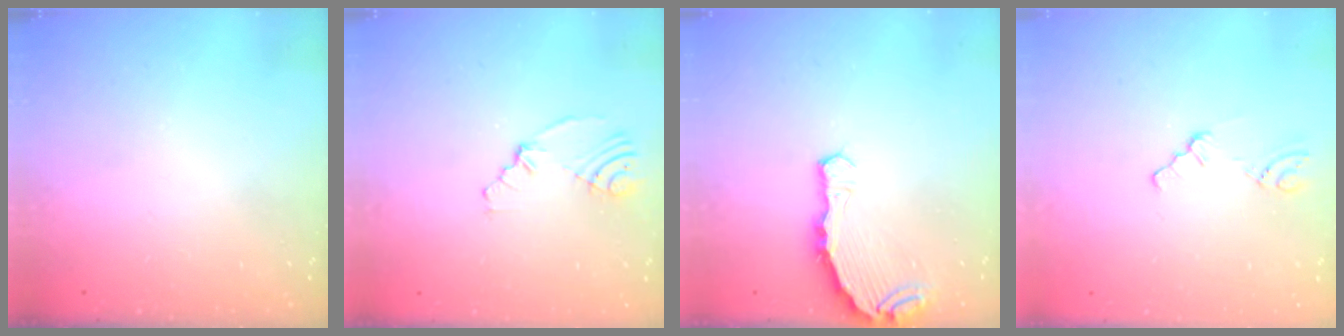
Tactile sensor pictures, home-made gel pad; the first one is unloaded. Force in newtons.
{"total": 4.5, "press": 2.4, "slide": 3.8}
{"total": 6.7, "press": 6.4, "slide": 2.1}
{"total": 0.6, "press": 0.6, "slide": 0.2}